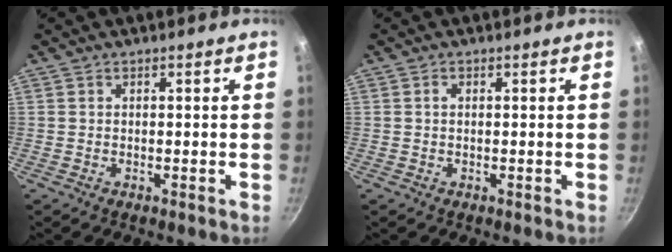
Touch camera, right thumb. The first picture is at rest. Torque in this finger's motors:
{"motor_torque": [-0.04, 0.38, 0.26, -0.09, -0.03]}